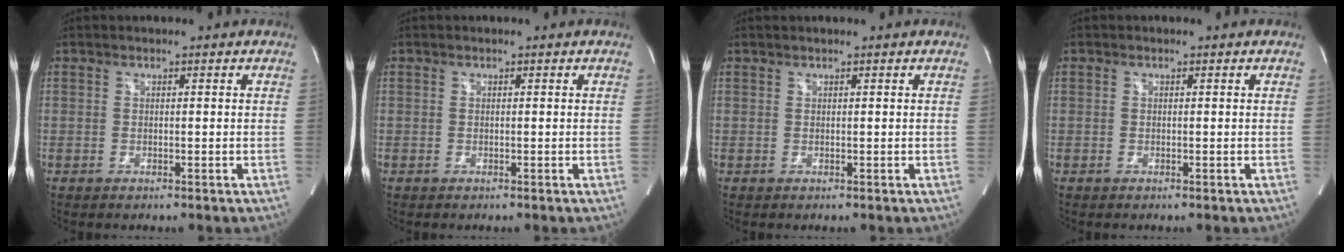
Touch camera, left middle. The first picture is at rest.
{"total": 0.0}
{"total": 0.6, "force": [0.6, -0.1, 0.3], "torque": [-0.009, 0.007, 0.015]}
{"total": 0.0}